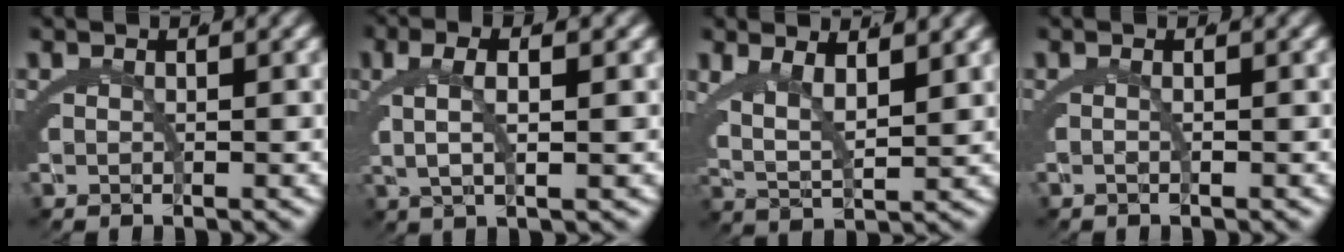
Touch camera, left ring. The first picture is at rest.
{"total": 4.7, "force": [1.4, 1.3, 4.3], "torque": [-0.077, 0.011, 0.021]}
{"total": 5.6, "force": [1.4, 3.3, 4.2], "torque": [-0.084, -0.012, 0.025]}
{"total": 0.9, "force": [-0.4, -0.3, 0.7], "torque": [-0.016, 0.000, -0.009]}